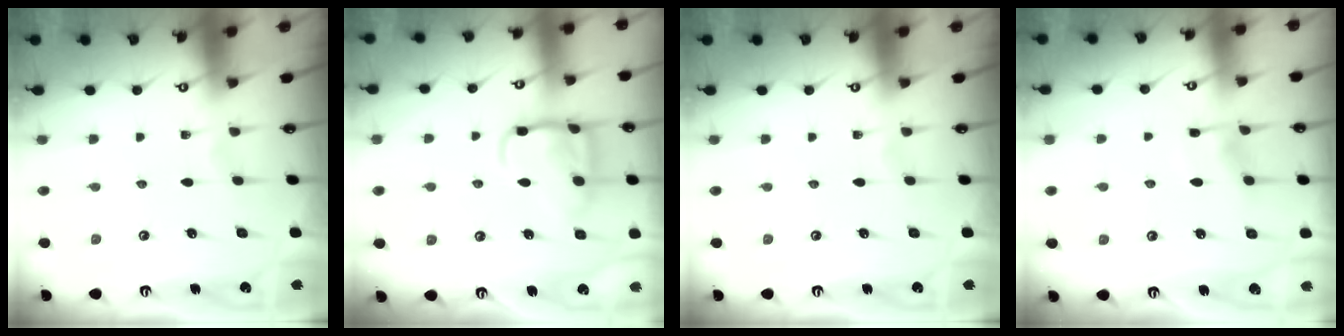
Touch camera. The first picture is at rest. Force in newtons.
{"total": 12.0, "press": 12.0, "slide": 1.0}
{"total": 0.0}
{"total": 3.9, "press": 3.9, "slide": 0.5}